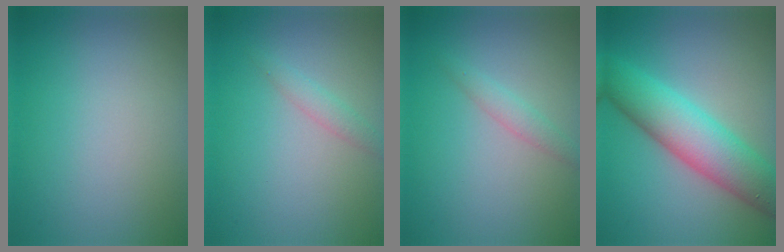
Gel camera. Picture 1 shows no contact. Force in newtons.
{"total": 1.3, "press": 1.3, "slide": 0.0}
{"total": 1.5, "press": 1.5, "slide": 0.1}
{"total": 7.5, "press": 7.5, "slide": 0.2}